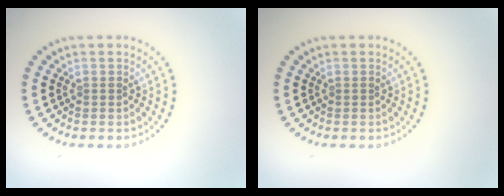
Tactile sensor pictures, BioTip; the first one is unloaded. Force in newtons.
{"total": 0.0}